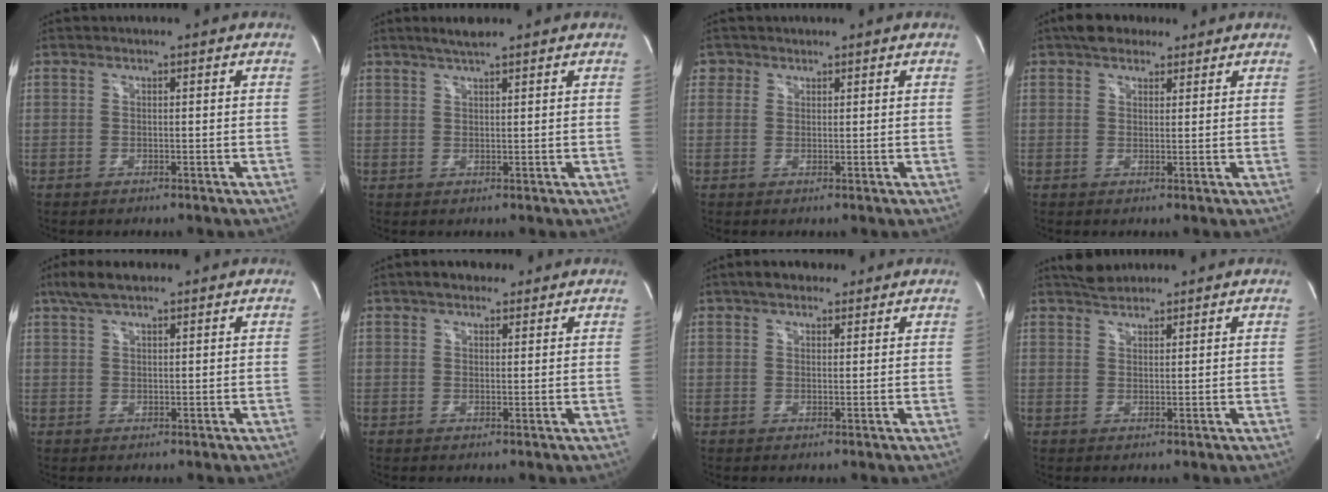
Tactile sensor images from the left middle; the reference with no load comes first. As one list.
[{"total": 3.0, "force": [2.4, 0.2, 1.7], "torque": [-0.040, 0.007, 0.046]}, {"total": 1.5, "force": [0.9, 1.2, -0.1], "torque": [0.015, 0.004, 0.010]}, {"total": 5.3, "force": [4.0, 2.8, 2.2], "torque": [-0.038, 0.024, 0.068]}, {"total": 4.8, "force": [3.5, 1.4, 3.0], "torque": [-0.068, 0.021, 0.066]}, {"total": 4.4, "force": [3.2, 2.2, 2.2], "torque": [-0.041, 0.020, 0.053]}, {"total": 5.0, "force": [3.7, 2.3, 2.5], "torque": [-0.046, 0.023, 0.062]}, {"total": 3.5, "force": [3.1, 1.2, 0.9], "torque": [-0.021, 0.018, 0.055]}]